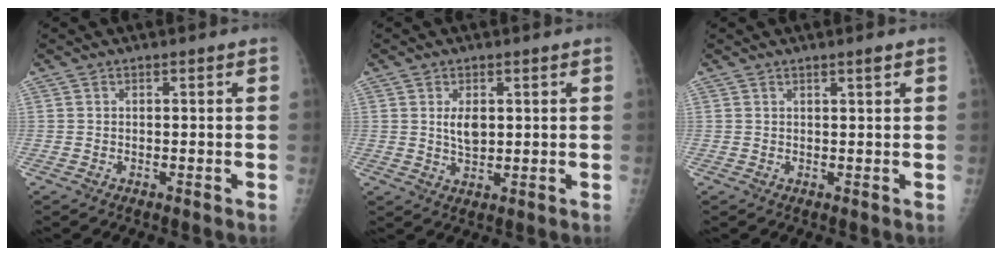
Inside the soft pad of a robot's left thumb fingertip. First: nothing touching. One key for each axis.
{"total": 4.1, "fx": 1.0, "fy": 2.2, "fz": 3.2, "tx": -0.050, "ty": -0.011, "tz": 0.023}
{"total": 1.1, "fx": 0.8, "fy": 0.0, "fz": 0.8, "tx": -0.012, "ty": -0.006, "tz": 0.013}